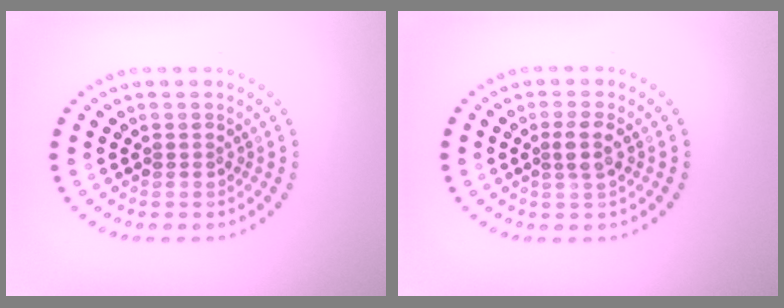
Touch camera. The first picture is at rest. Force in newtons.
{"total": 1.9, "press": 1.7, "slide": 0.9}